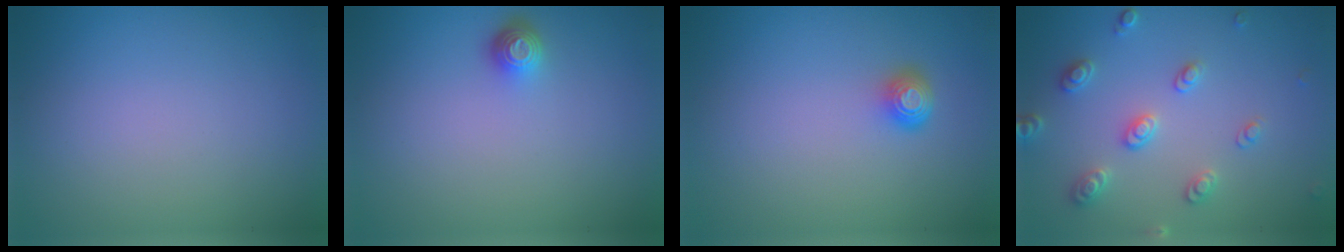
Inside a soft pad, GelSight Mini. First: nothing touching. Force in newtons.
{"total": 1.4, "press": 1.1, "slide": 0.9}
{"total": 1.7, "press": 1.3, "slide": 1.2}
{"total": 3.0, "press": 2.9, "slide": 0.6}